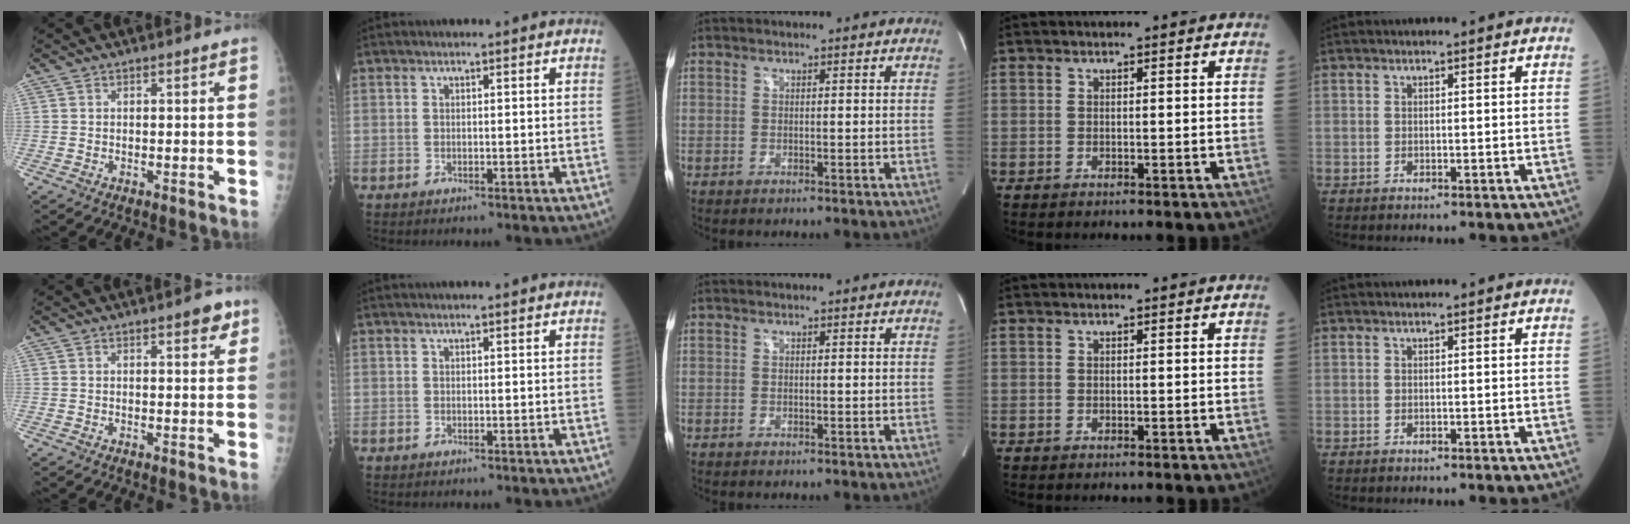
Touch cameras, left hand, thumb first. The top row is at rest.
{"thumb": {"total": 3.2, "force": [1.9, 1.1, 2.4], "torque": [-0.019, -0.007, 0.020]}, "index": {"total": 1.1, "force": [1.0, -0.1, 0.5], "torque": [-0.006, 0.010, 0.018]}}